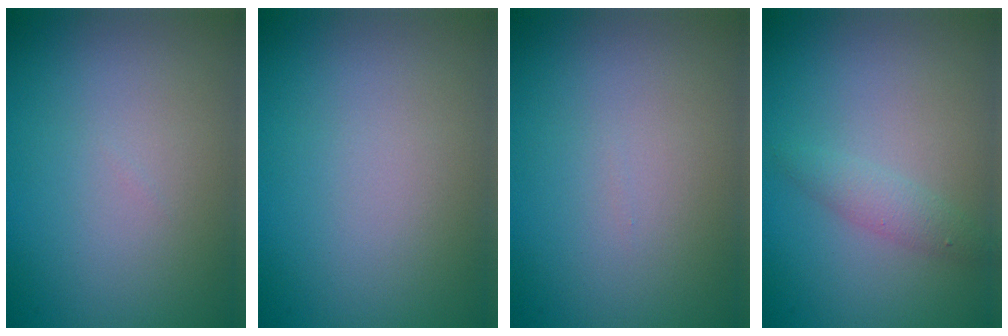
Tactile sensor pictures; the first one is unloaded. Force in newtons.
{"total": 0.0}
{"total": 0.0}
{"total": 1.6, "press": 1.6, "slide": 0.1}